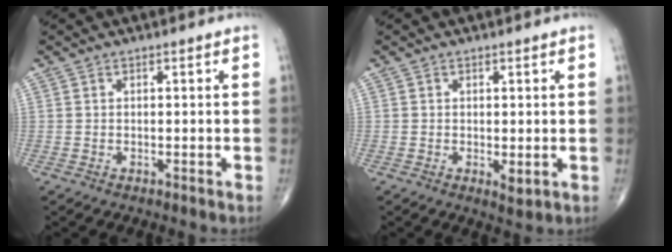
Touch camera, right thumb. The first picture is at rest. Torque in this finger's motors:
{"motor_torque": [3.49, 1.52, 1.28, -1.33, 0.47]}